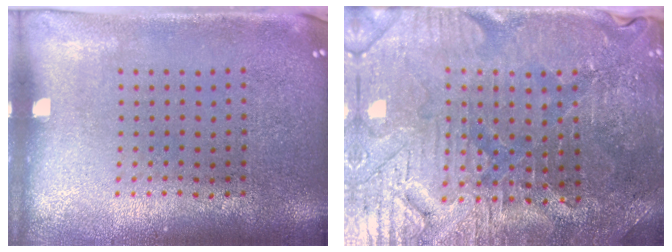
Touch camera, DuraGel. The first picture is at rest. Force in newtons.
{"total": 3.6, "press": 3.5, "slide": 0.5}